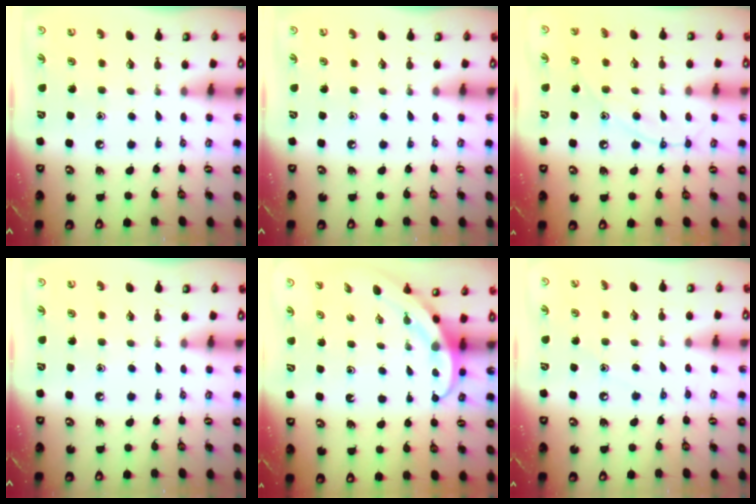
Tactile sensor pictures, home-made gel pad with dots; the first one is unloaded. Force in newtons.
{"total": 0.0}
{"total": 10.2, "press": 10.2, "slide": 1.0}
{"total": 0.0}
{"total": 4.0, "press": 3.9, "slide": 0.3}
{"total": 5.3, "press": 5.2, "slide": 0.6}